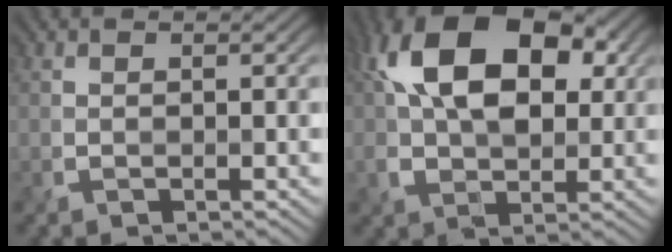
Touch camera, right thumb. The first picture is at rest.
{"total": 14.0, "force": [4.1, 8.4, 10.4], "torque": [-0.204, 0.023, 0.059]}